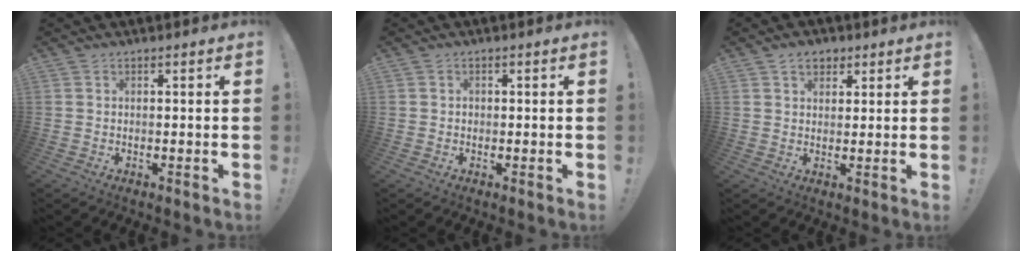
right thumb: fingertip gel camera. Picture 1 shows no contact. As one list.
[{"total": 0.8, "force": [-0.2, 0.8, 0.2], "torque": [-0.011, 0.005, -0.002]}, {"total": 4.9, "force": [2.8, 3.4, 2.0], "torque": [-0.020, -0.008, 0.048]}]